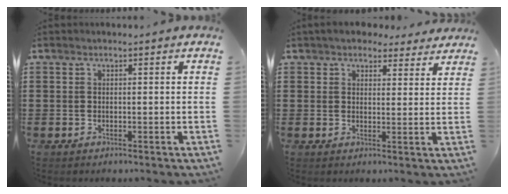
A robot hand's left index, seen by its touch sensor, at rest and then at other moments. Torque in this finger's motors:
{"motor_torque": [0.91, -1.23, 0.07, -0.12]}